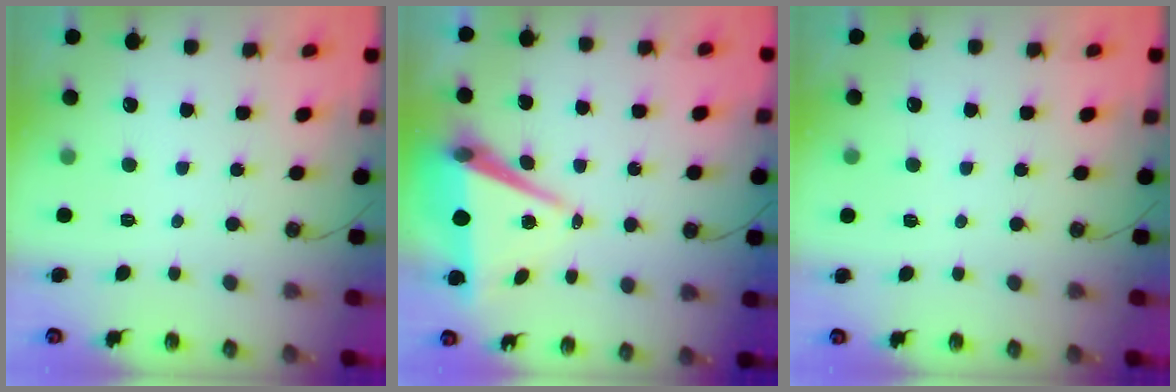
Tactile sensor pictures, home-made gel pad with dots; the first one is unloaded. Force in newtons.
{"total": 8.3, "press": 6.9, "slide": 4.5}
{"total": 2.8, "press": 2.2, "slide": 1.6}